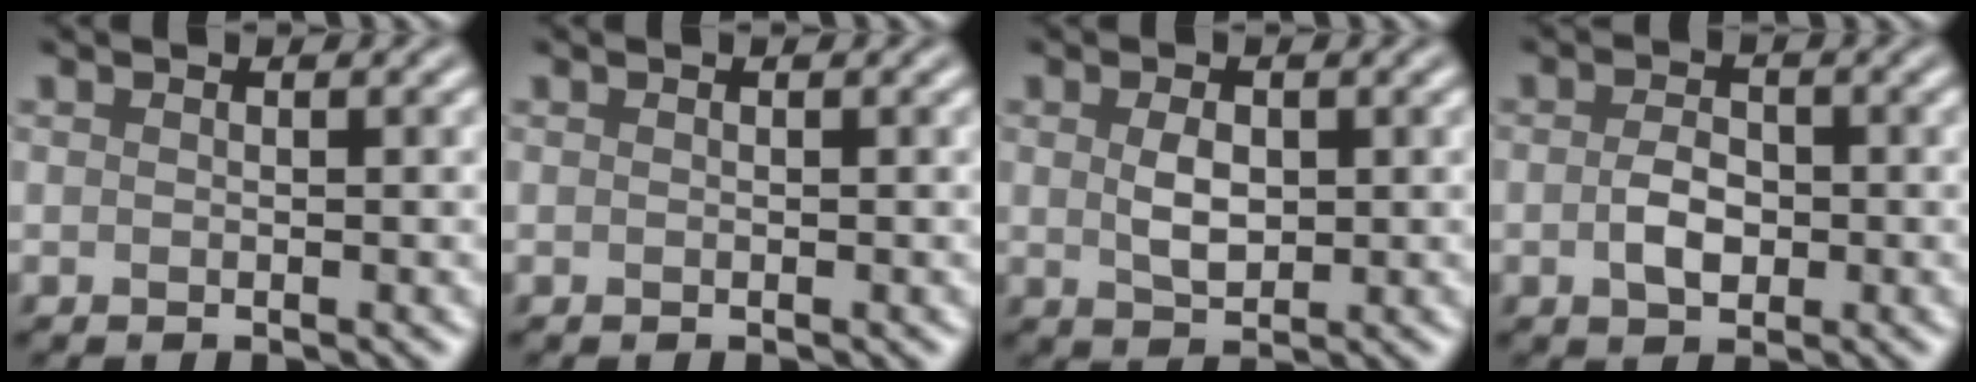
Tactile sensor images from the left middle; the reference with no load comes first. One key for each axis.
{"total": 0.0}
{"total": 2.7, "fx": 0.3, "fy": 1.7, "fz": 2.1, "tx": -0.044, "ty": -0.002, "tz": 0.009}
{"total": 2.8, "fx": -0.5, "fy": 1.9, "fz": 2.1, "tx": -0.040, "ty": -0.001, "tz": -0.012}